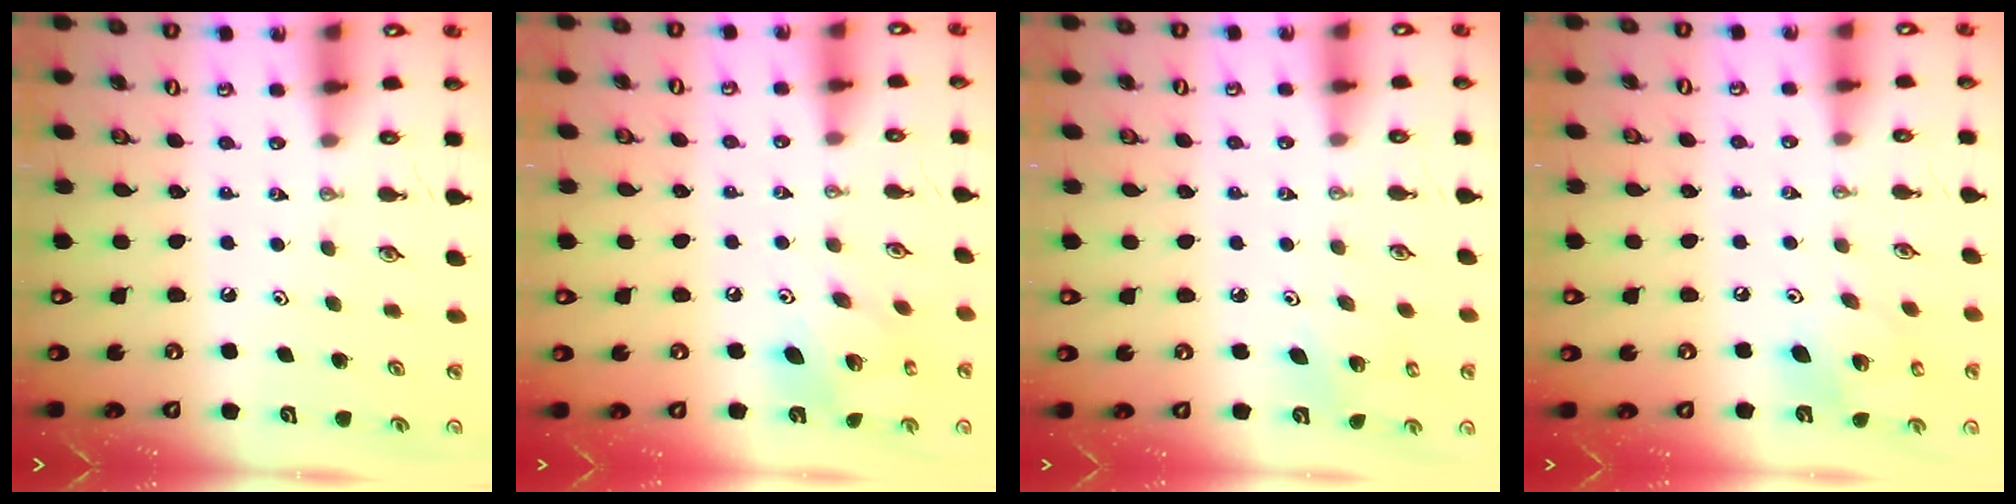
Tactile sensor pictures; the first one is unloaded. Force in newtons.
{"total": 11.3, "press": 11.3, "slide": 0.8}
{"total": 2.9, "press": 2.9, "slide": 0.2}
{"total": 13.4, "press": 13.0, "slide": 3.0}